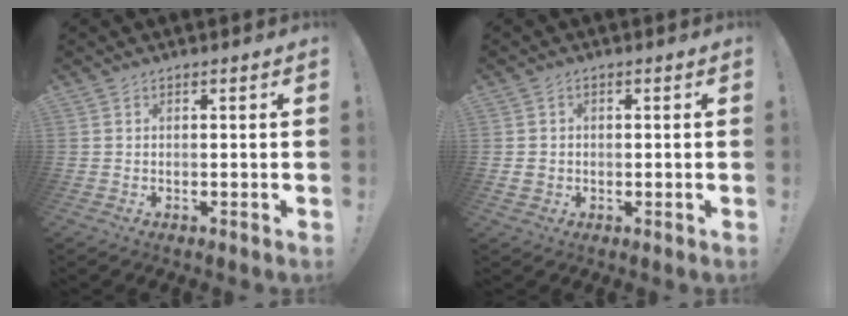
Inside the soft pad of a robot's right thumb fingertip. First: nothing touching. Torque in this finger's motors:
{"motor_torque": [-0.13, -0.04, 0.03, 0.09, -0.02]}